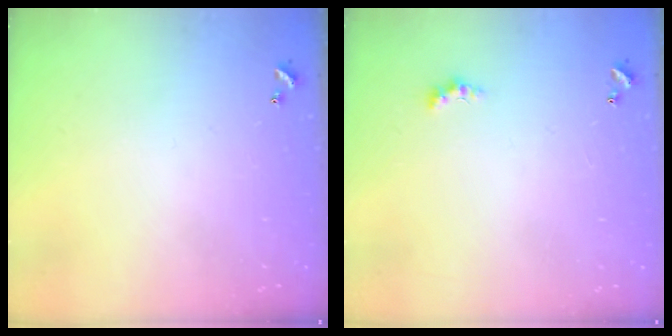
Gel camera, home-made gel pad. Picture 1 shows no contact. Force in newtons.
{"total": 1.5, "press": 1.4, "slide": 0.6}